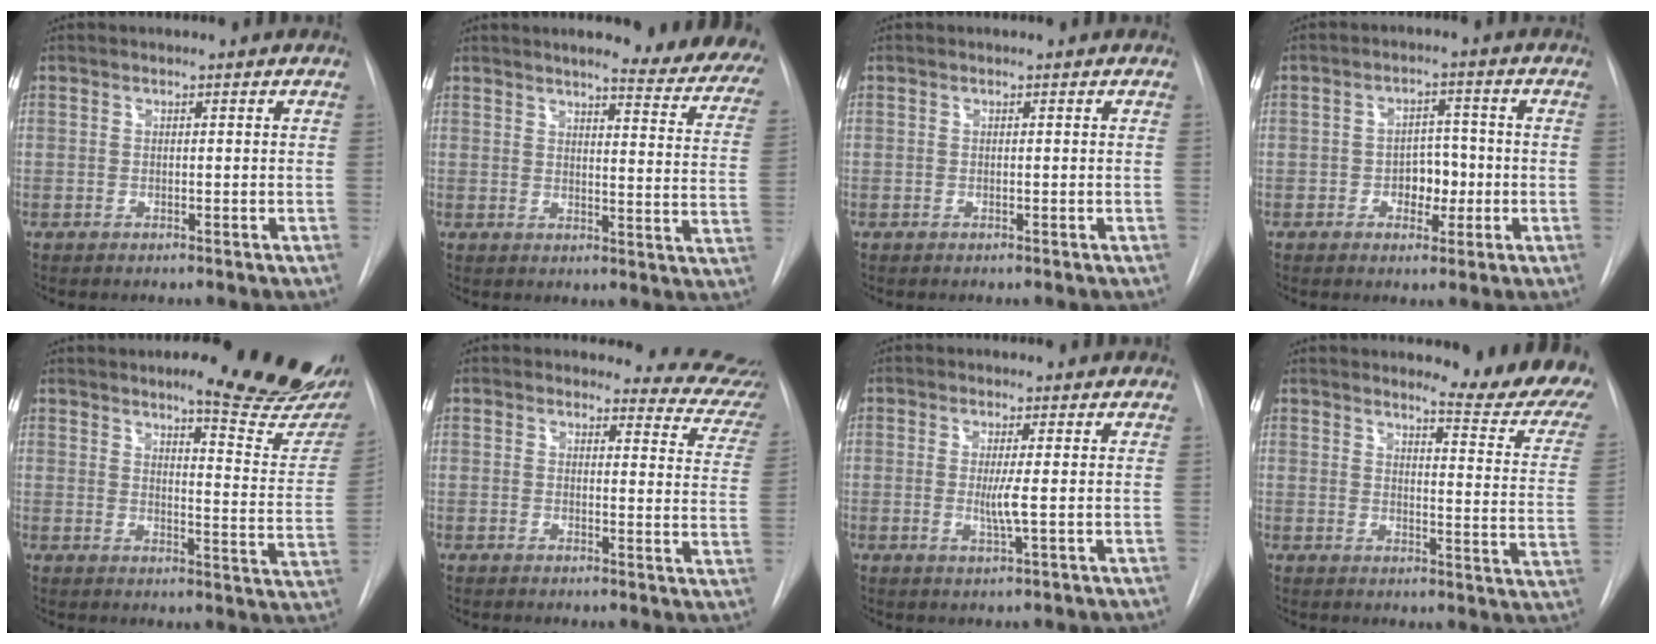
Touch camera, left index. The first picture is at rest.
{"total": 19.9, "force": [18.2, 2.2, 7.8], "torque": [-0.081, -0.090, 0.190]}
{"total": 0.0}
{"total": 4.6, "force": [-1.1, 3.1, 3.3], "torque": [-0.043, 0.010, -0.014]}
{"total": 17.4, "force": [13.8, 2.6, 10.3], "torque": [-0.114, -0.053, 0.158]}
{"total": 10.9, "force": [10.7, 2.1, -0.1], "torque": [0.043, -0.090, 0.076]}
{"total": 2.9, "force": [0.0, -0.3, 2.8], "torque": [-0.061, -0.007, 0.000]}
{"total": 14.3, "force": [13.6, -0.3, 4.5], "torque": [-0.054, -0.122, 0.141]}